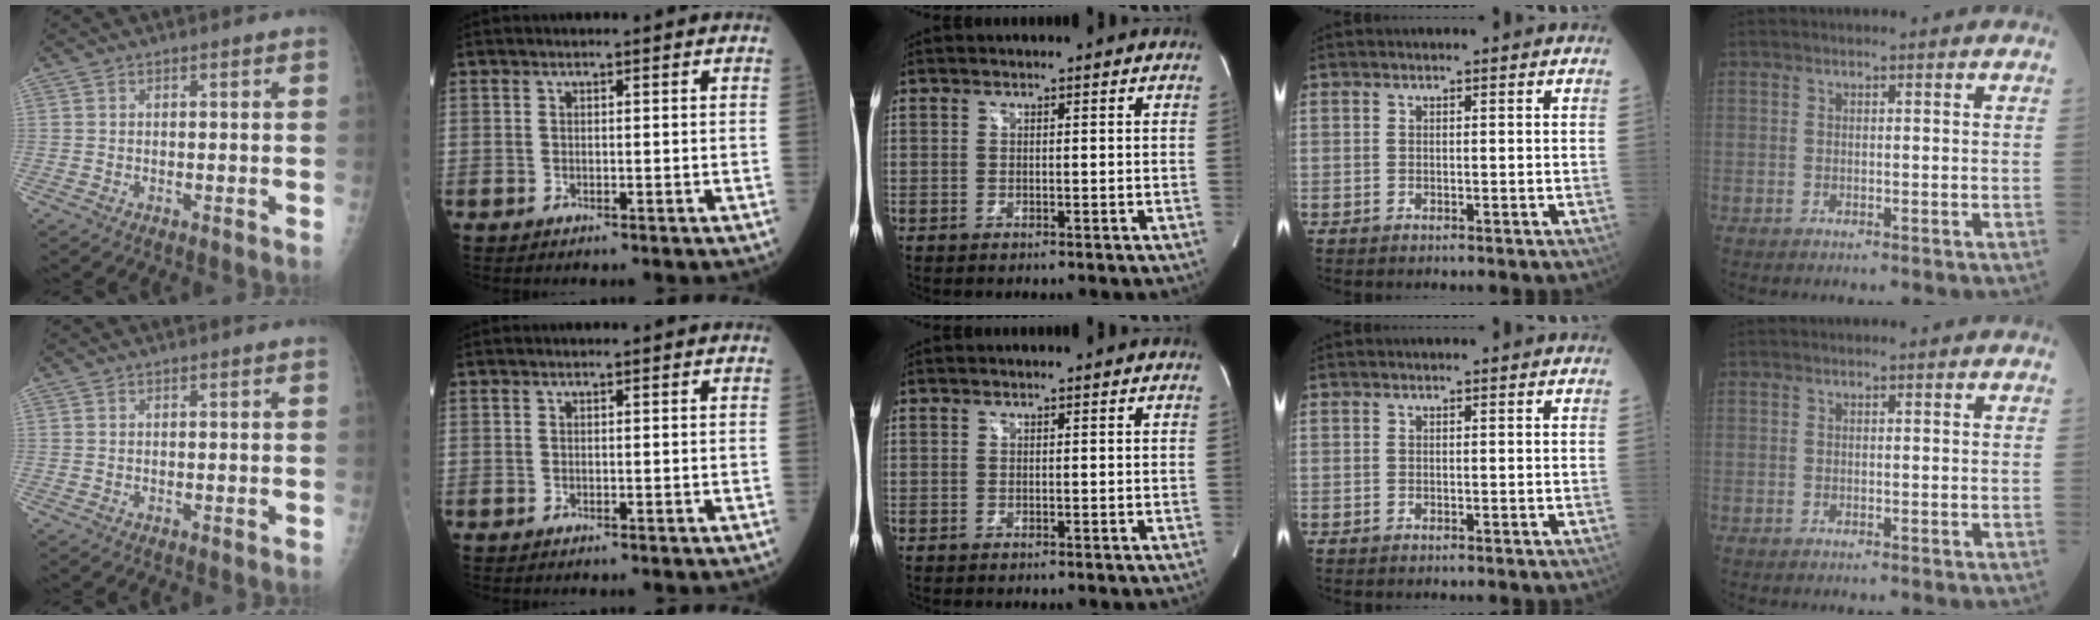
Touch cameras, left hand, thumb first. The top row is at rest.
{}